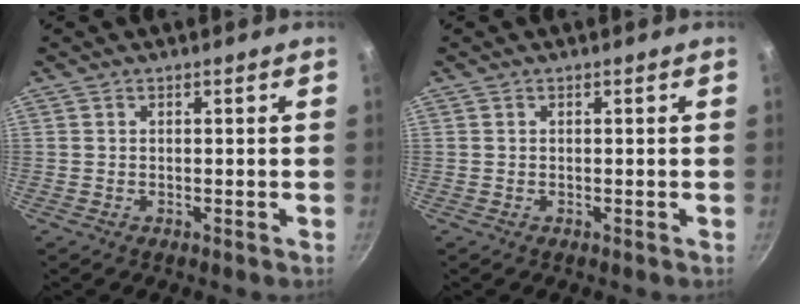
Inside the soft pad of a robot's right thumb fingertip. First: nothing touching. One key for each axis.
{"total": 0.0}